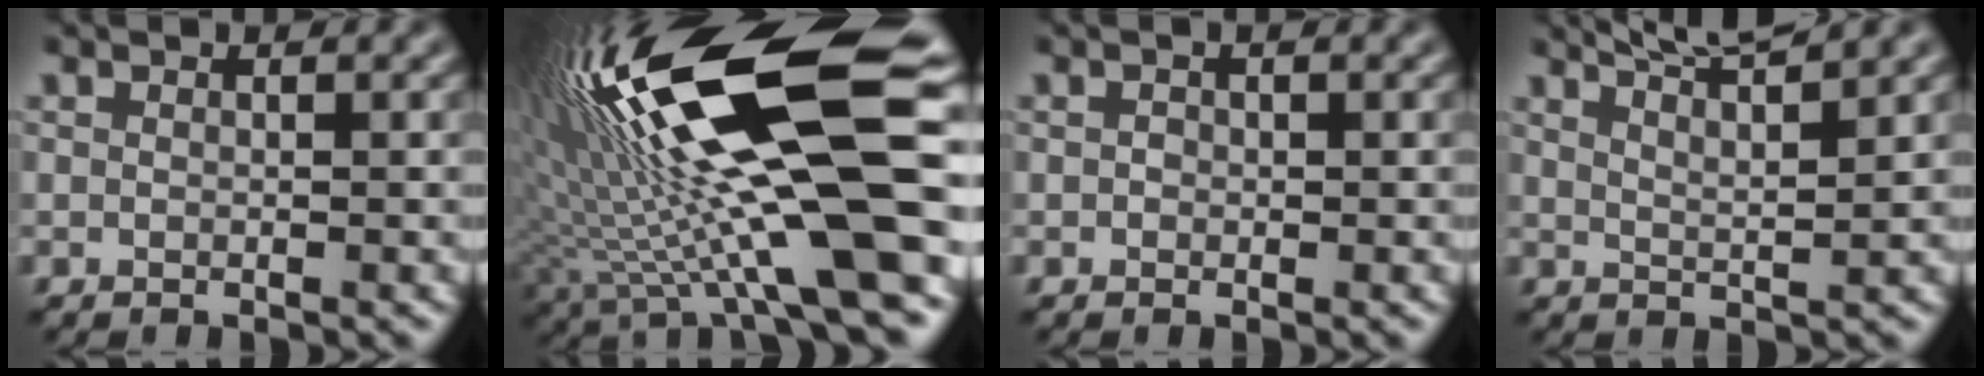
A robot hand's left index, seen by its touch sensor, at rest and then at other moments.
{"total": 19.9, "force": [3.8, 5.3, 18.8], "torque": [-0.332, 0.002, 0.069]}
{"total": 0.5, "force": [0.0, 0.4, 0.2], "torque": [-0.003, -0.002, -0.002]}
{"total": 6.2, "force": [5.0, 1.3, 3.5], "torque": [-0.028, 0.026, 0.041]}